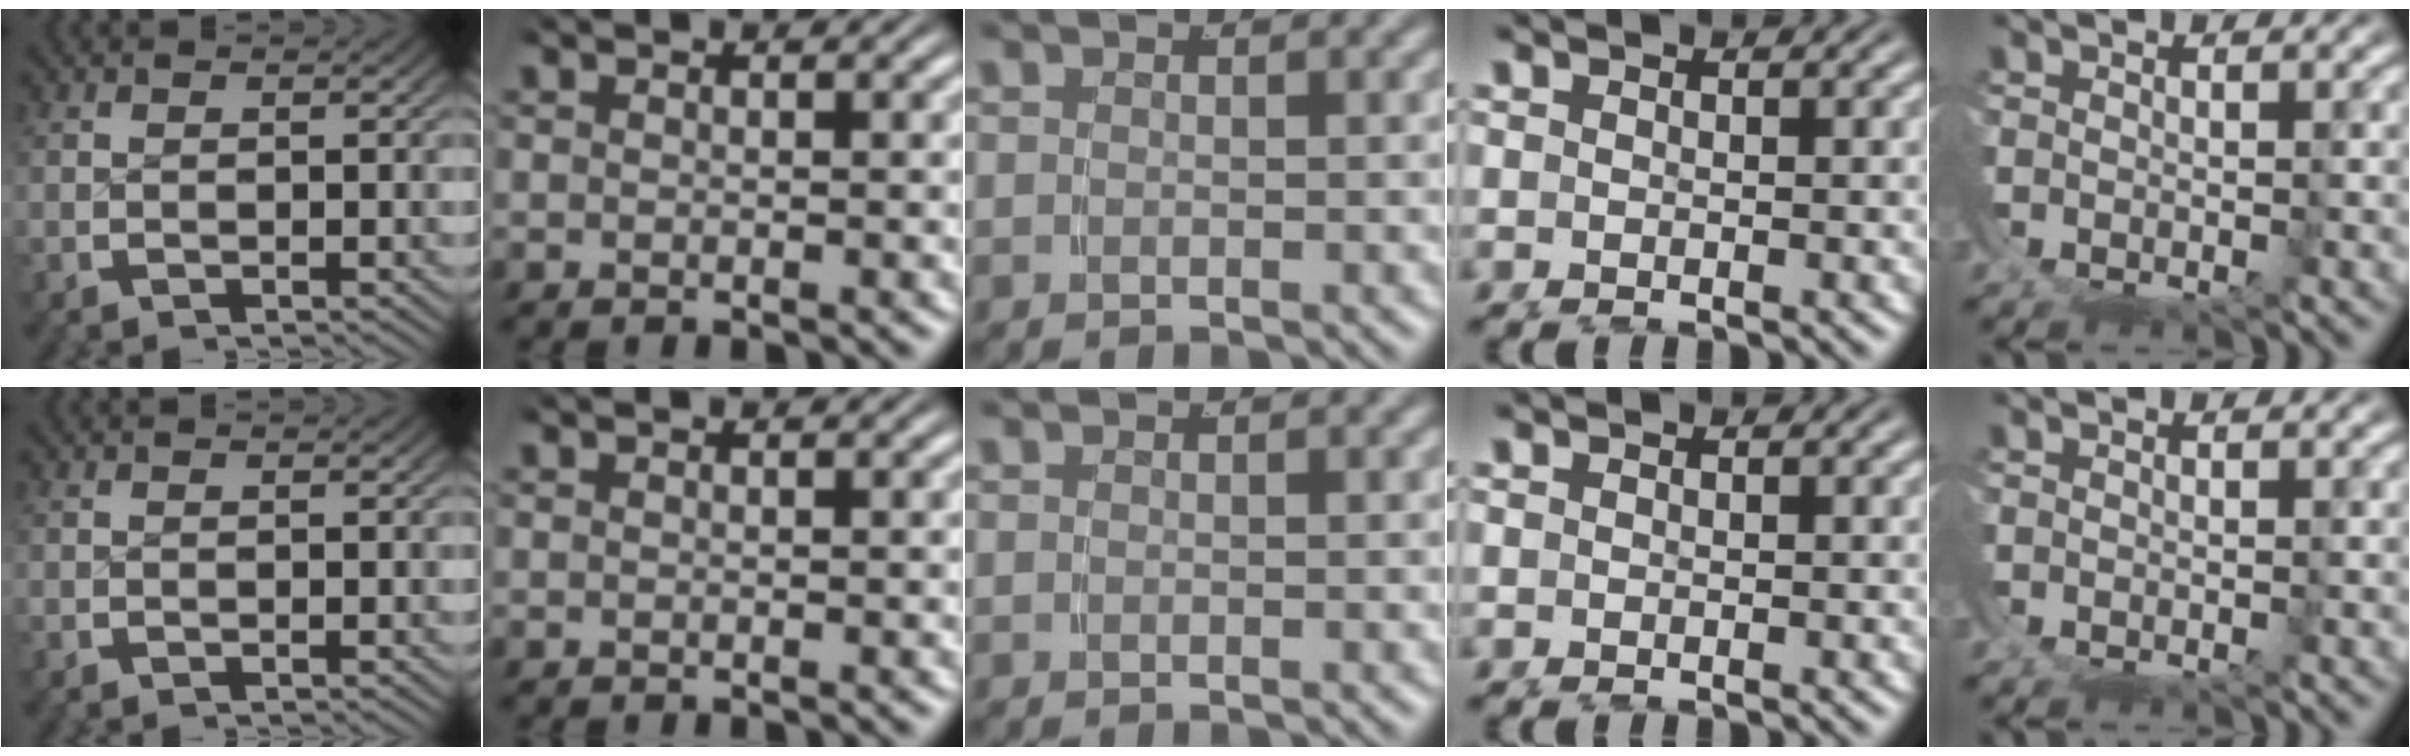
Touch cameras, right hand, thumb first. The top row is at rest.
{}